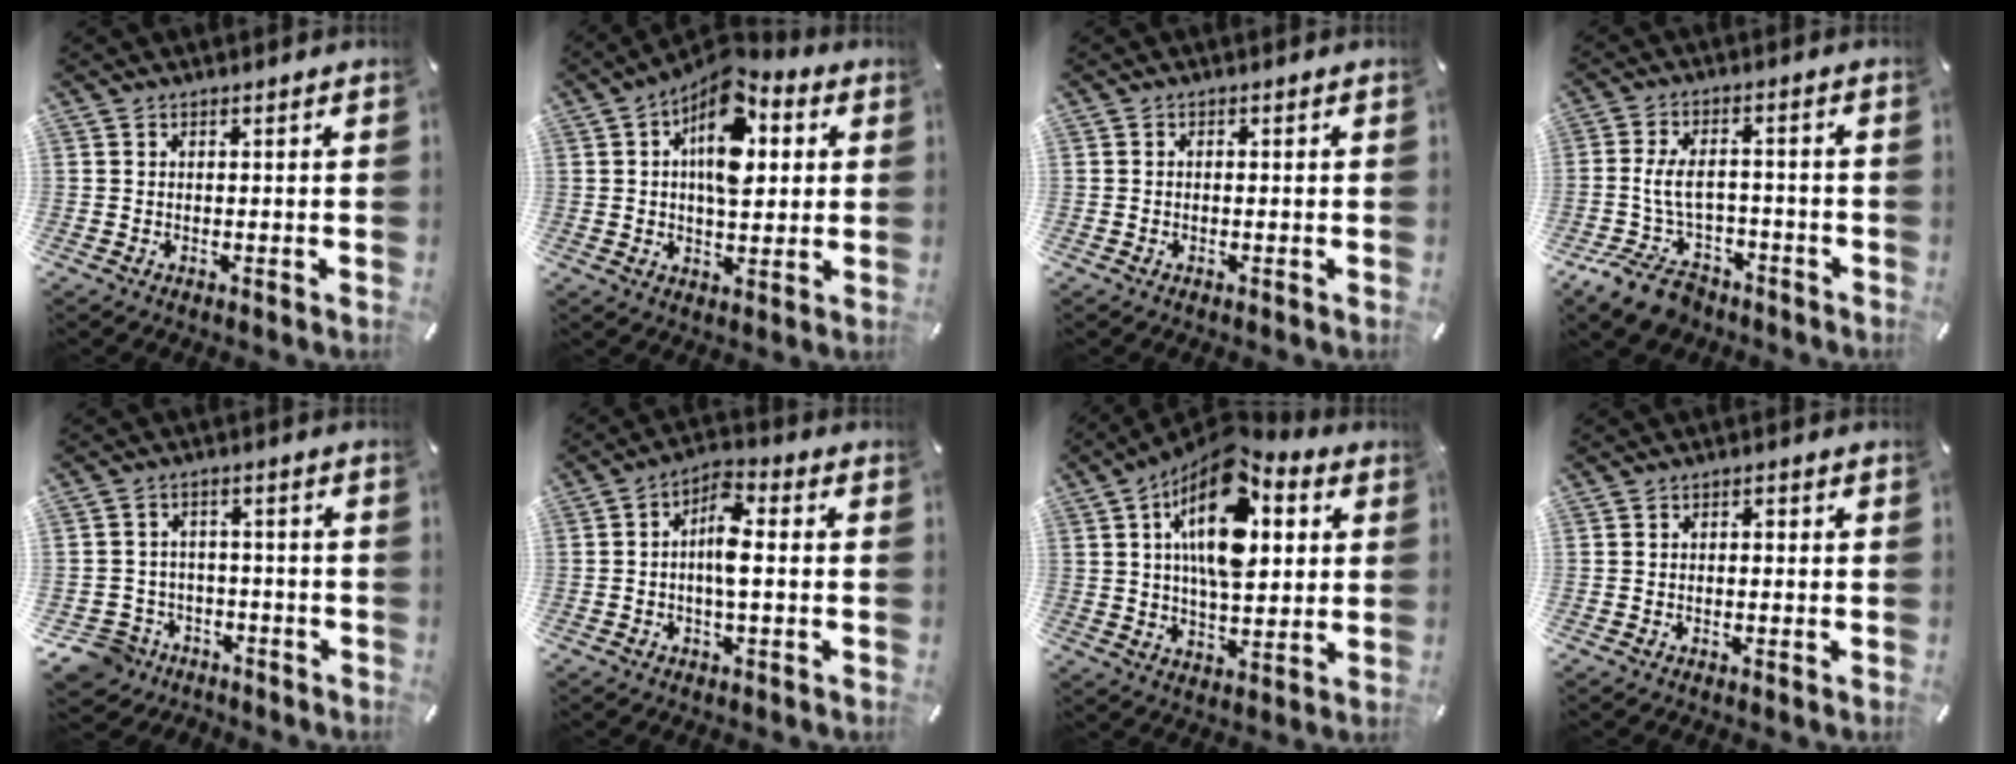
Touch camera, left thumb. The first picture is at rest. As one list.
[{"total": 14.2, "force": [5.0, 7.8, 10.7], "torque": [-0.176, -0.025, 0.083]}, {"total": 0.7, "force": [-0.4, 0.3, 0.5], "torque": [-0.012, -0.003, -0.007]}, {"total": 11.2, "force": [-4.0, 7.0, 7.7], "torque": [-0.162, 0.022, -0.069]}, {"total": 7.3, "force": [-4.2, 5.9, 1.3], "torque": [-0.043, 0.027, -0.080]}, {"total": 7.4, "force": [-0.8, 3.0, 6.7], "torque": [-0.127, 0.011, -0.013]}, {"total": 18.4, "force": [6.1, 9.6, 14.4], "torque": [-0.255, -0.024, 0.098]}, {"total": 1.6, "force": [-0.7, 0.8, 1.2], "torque": [-0.024, 0.005, -0.014]}]